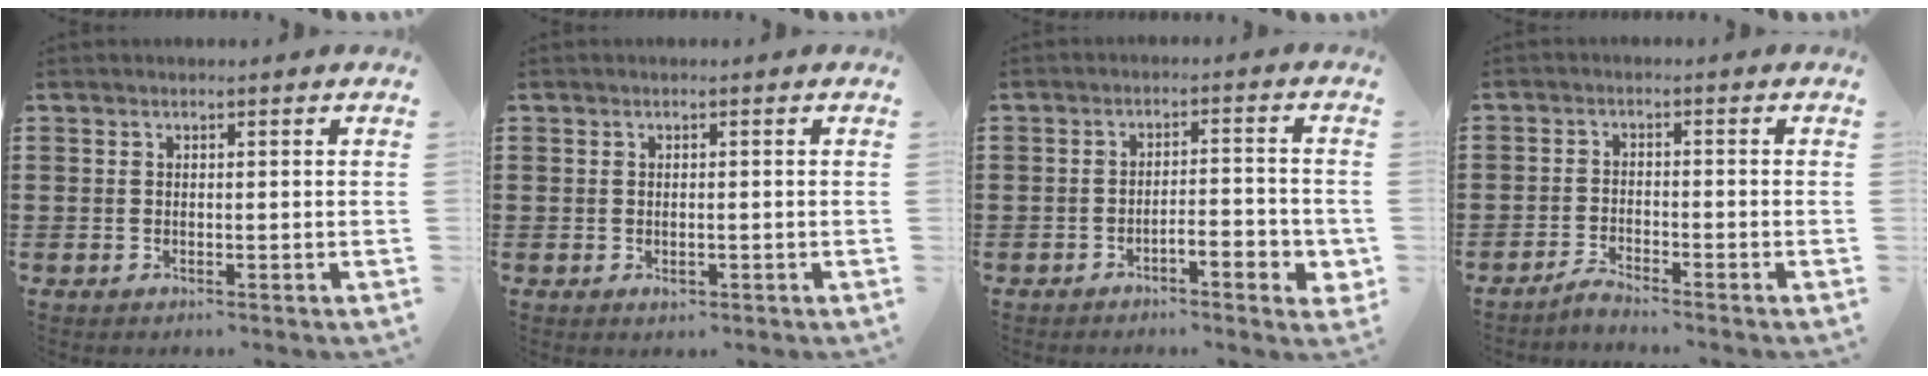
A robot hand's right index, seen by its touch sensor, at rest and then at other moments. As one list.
[{"total": 0.8, "force": [-0.3, 0.4, 0.7], "torque": [-0.013, -0.003, -0.004]}, {"total": 3.7, "force": [-2.4, 0.7, 2.7], "torque": [-0.044, 0.004, -0.045]}, {"total": 2.3, "force": [-2.3, 0.0, 0.2], "torque": [-0.009, 0.004, -0.046]}]